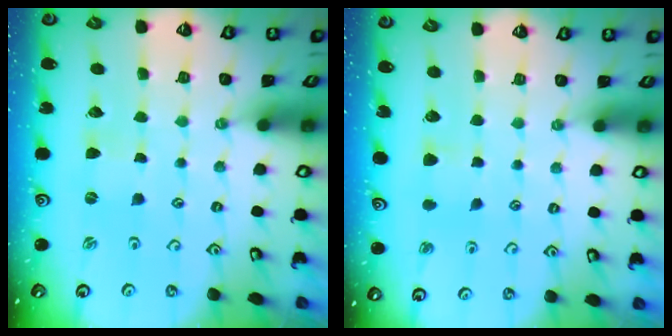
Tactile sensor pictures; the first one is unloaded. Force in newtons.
{"total": 5.9, "press": 5.9, "slide": 0.8}